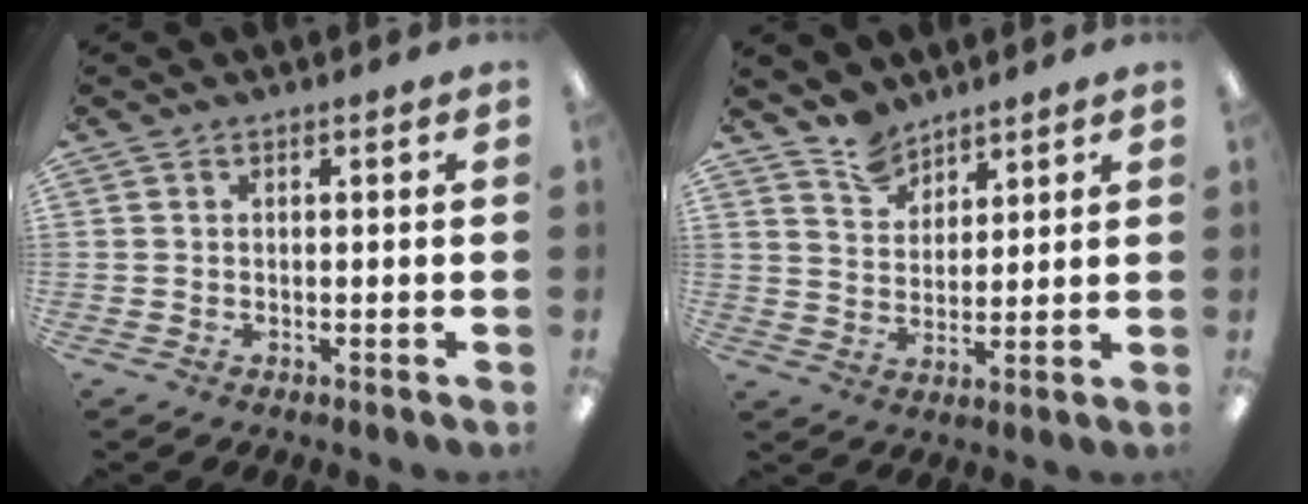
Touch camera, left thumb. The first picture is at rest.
{"total": 7.5, "force": [6.4, 3.6, 1.3], "torque": [-0.033, -0.035, 0.122]}